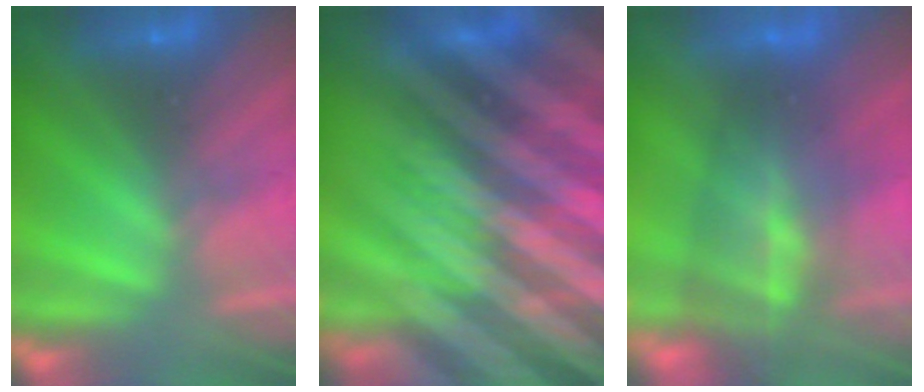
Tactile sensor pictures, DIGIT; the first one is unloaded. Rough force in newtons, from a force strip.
{"total": 9.8}
{"total": 7.6}